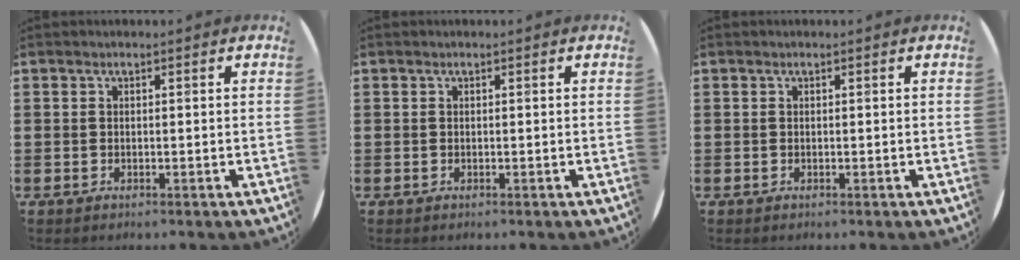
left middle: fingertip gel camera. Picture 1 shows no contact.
{"total": 0.0}
{"total": 0.0}